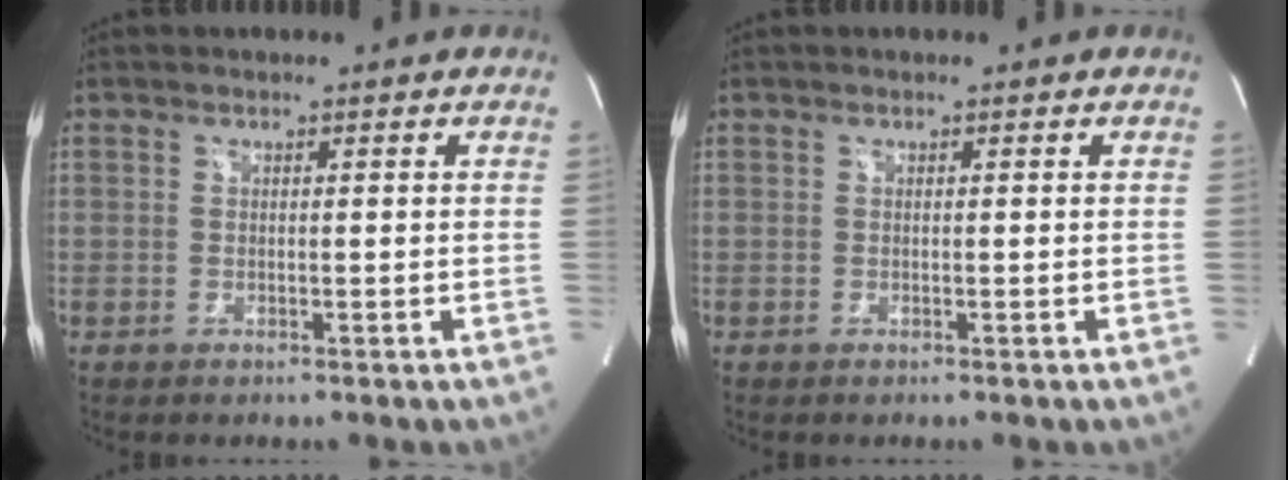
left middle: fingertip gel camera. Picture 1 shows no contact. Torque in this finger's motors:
{"motor_torque": [0.00, 0.00, -0.01, 0.00]}